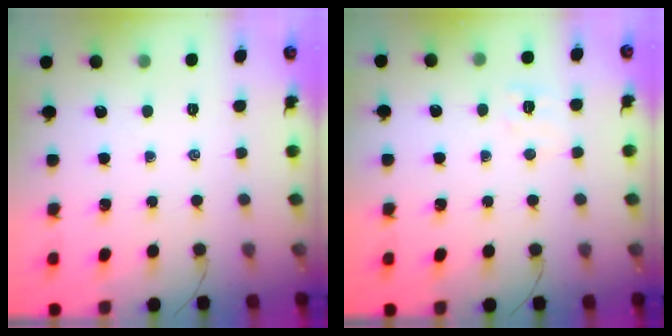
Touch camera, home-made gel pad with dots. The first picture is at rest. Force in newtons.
{"total": 6.3, "press": 6.1, "slide": 1.6}